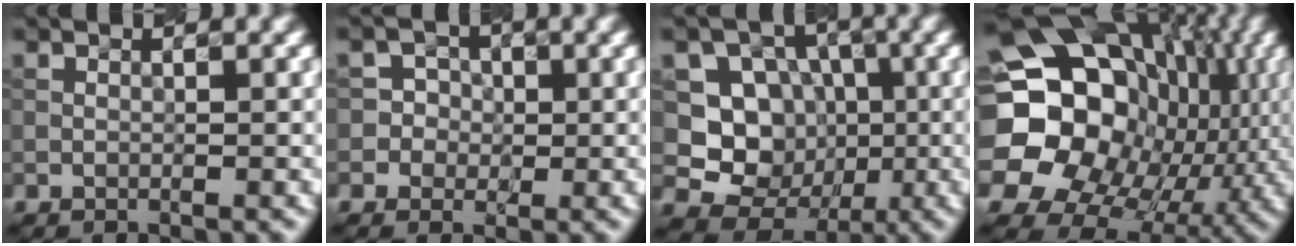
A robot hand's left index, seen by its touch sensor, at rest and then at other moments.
{"total": 3.4, "force": [-0.2, 3.4, 0.5], "torque": [0.012, 0.018, -0.006]}
{"total": 7.6, "force": [-0.3, 7.1, 2.7], "torque": [-0.033, -0.010, -0.026]}
{"total": 22.2, "force": [2.6, 18.8, 11.6], "torque": [-0.218, 0.015, 0.031]}